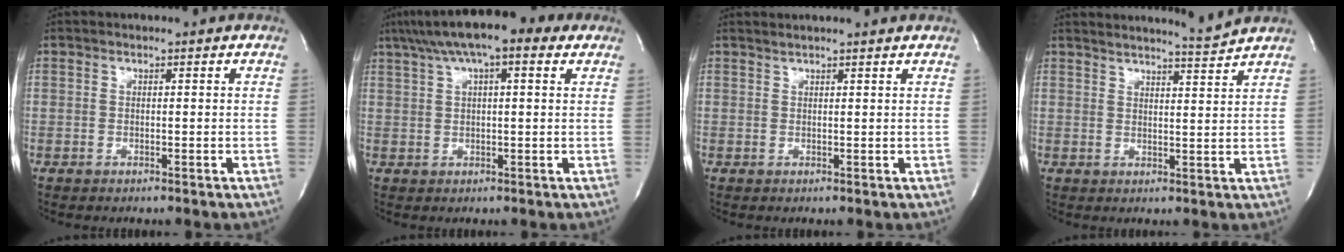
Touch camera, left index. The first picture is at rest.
{"total": 11.1, "force": [6.7, 2.9, 8.4], "torque": [-0.147, 0.036, 0.103]}
{"total": 3.4, "force": [3.2, -0.4, 1.1], "torque": [-0.019, 0.012, 0.037]}
{"total": 4.9, "force": [4.6, -1.7, 0.1], "torque": [-0.012, -0.028, 0.064]}